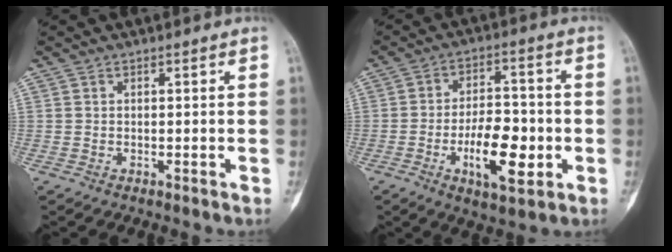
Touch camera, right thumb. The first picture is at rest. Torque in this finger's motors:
{"motor_torque": [0.15, 0.67, 0.64, 0.04, 0.16]}